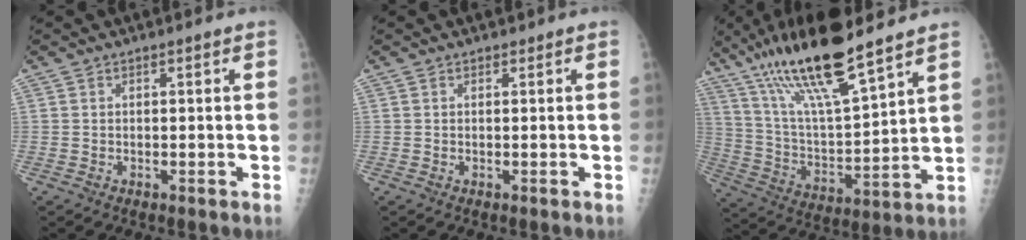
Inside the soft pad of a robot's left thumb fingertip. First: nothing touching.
{"total": 0.0}
{"total": 19.5, "force": [14.0, 3.3, 13.2], "torque": [-0.227, -0.056, 0.262]}